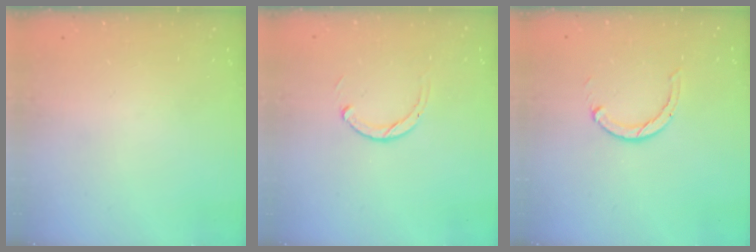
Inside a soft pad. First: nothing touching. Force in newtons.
{"total": 2.3, "press": 2.3, "slide": 0.3}
{"total": 2.0, "press": 2.0, "slide": 0.3}